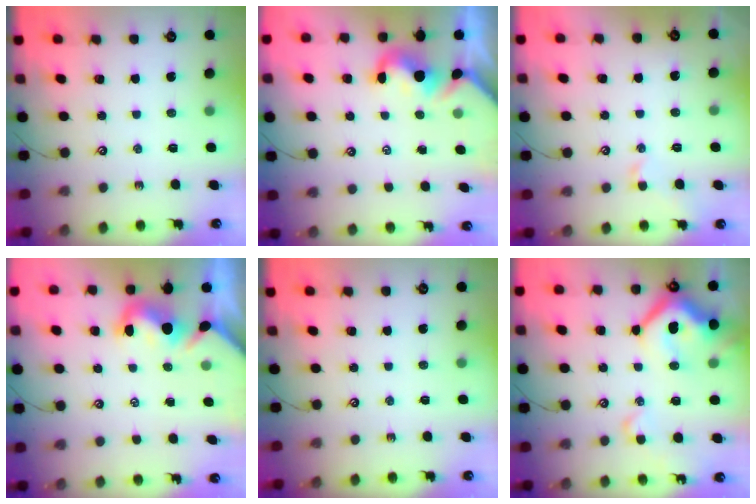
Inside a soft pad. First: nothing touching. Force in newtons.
{"total": 1.4, "press": 1.3, "slide": 0.5}
{"total": 0.0}
{"total": 1.5, "press": 1.2, "slide": 0.9}
{"total": 0.0}
{"total": 16.4, "press": 16.2, "slide": 2.5}